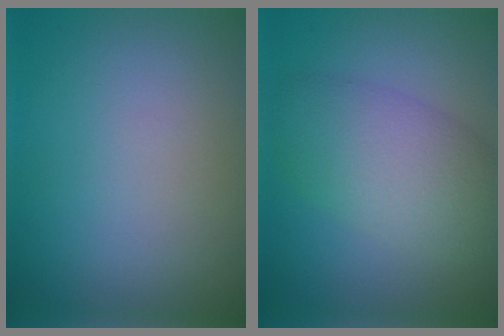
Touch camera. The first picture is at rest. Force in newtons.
{"total": 6.0, "press": 6.0, "slide": 0.2}